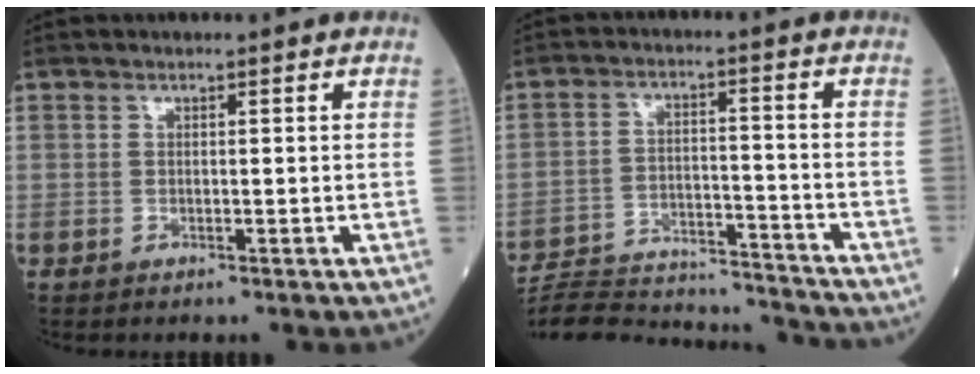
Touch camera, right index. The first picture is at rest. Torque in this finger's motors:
{"motor_torque": [-0.51, -0.38, -0.98, -0.21]}